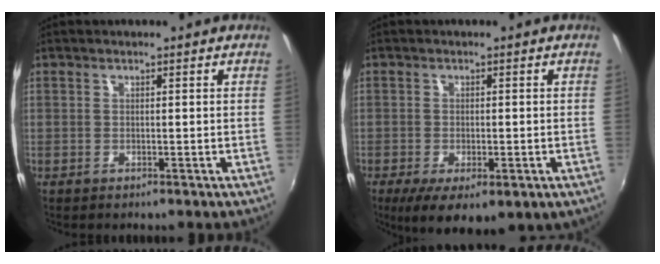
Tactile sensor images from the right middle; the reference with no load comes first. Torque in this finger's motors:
{"motor_torque": [1.26, -0.88, 0.27, 0.14]}